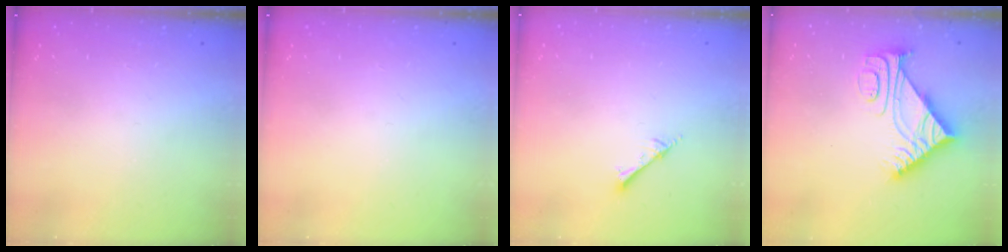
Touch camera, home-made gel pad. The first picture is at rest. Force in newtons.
{"total": 0.0}
{"total": 2.2, "press": 2.2, "slide": 0.3}
{"total": 8.7, "press": 8.7, "slide": 0.8}